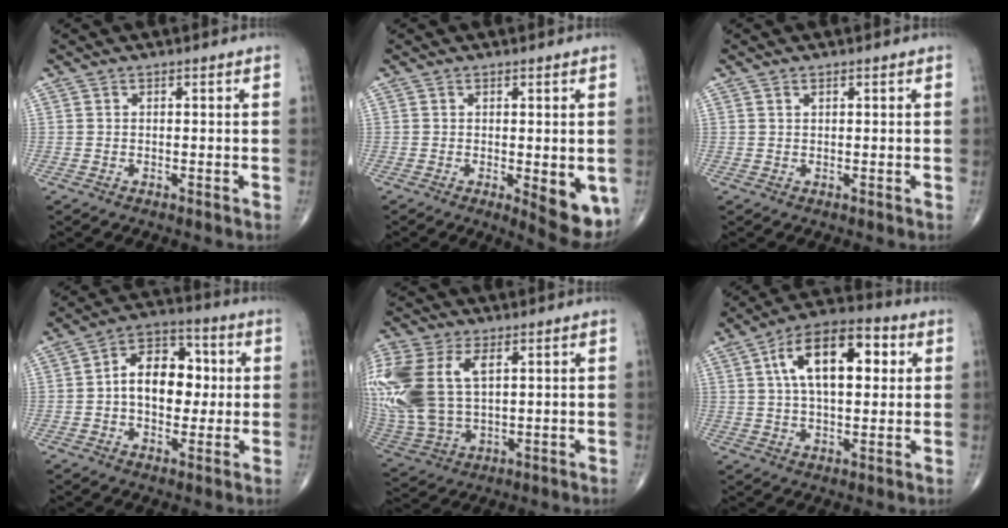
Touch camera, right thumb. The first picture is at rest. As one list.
[{"total": 8.3, "force": [-1.9, 2.8, 7.6], "torque": [-0.089, -0.019, -0.019]}, {"total": 0.6, "force": [0.4, 0.3, 0.3], "torque": [-0.004, 0.000, 0.006]}, {"total": 12.6, "force": [0.6, 8.4, 9.3], "torque": [-0.108, 0.024, 0.001]}, {"total": 22.4, "force": [5.8, 13.3, 17.1], "torque": [-0.427, 0.004, 0.119]}, {"total": 16.3, "force": [4.3, 8.1, 13.5], "torque": [-0.202, 0.015, 0.064]}]